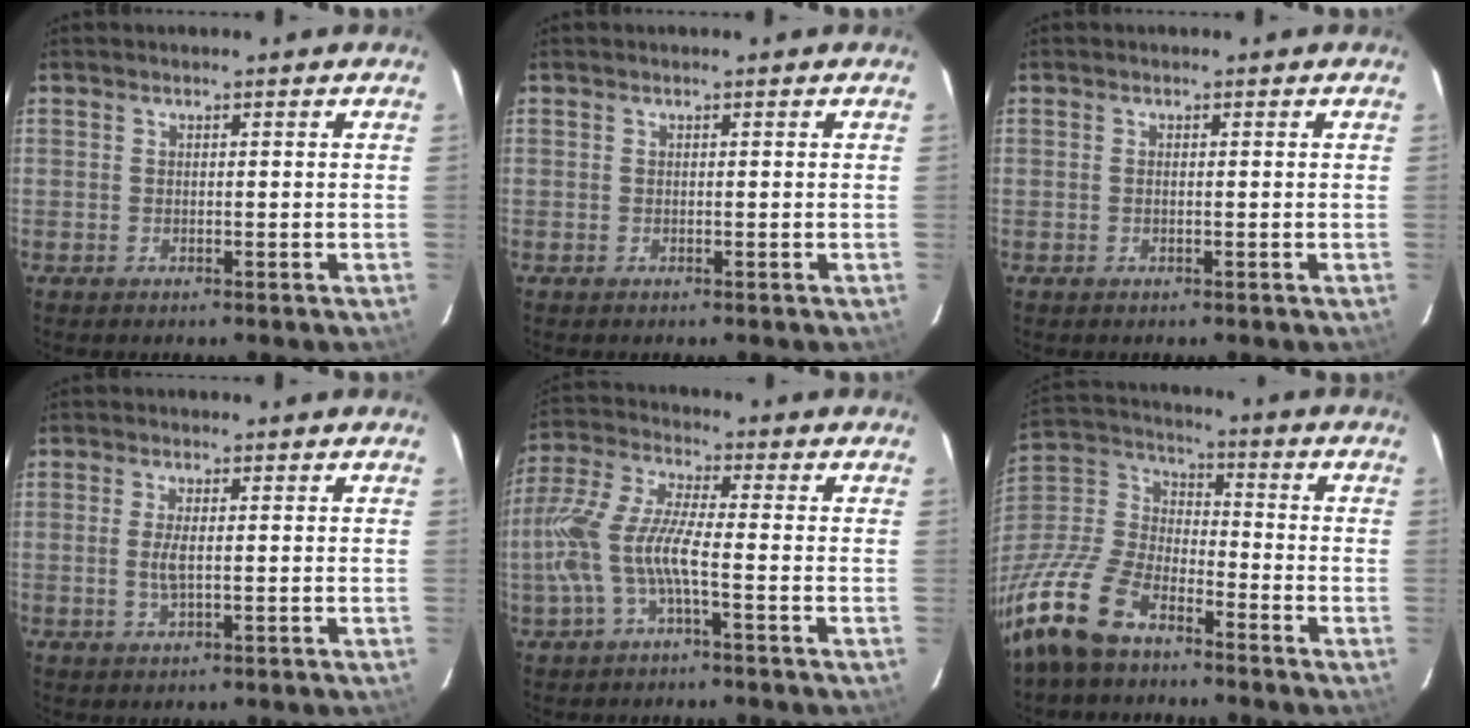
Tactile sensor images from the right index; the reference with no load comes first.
{"total": 0.0}
{"total": 0.6, "force": [0.0, -0.1, 0.6], "torque": [-0.013, 0.002, -0.002]}
{"total": 3.1, "force": [-0.1, 0.8, 3.0], "torque": [-0.059, -0.003, -0.001]}
{"total": 12.1, "force": [-3.5, 2.3, 11.3], "torque": [-0.249, -0.001, -0.068]}
{"total": 19.1, "force": [-12.8, 9.6, 10.4], "torque": [-0.255, -0.001, -0.249]}